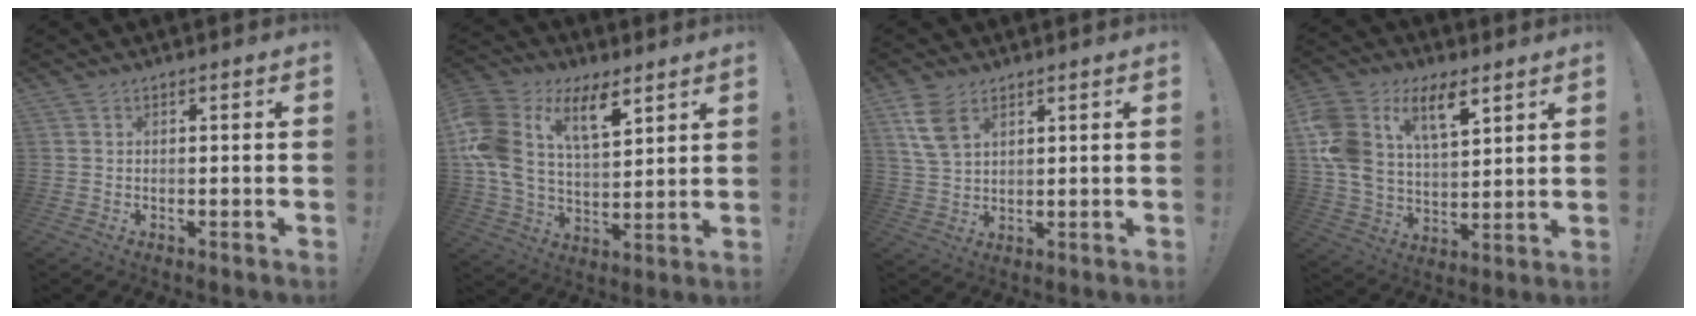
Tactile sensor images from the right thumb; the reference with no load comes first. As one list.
[{"total": 16.7, "force": [8.8, 9.0, 11.0], "torque": [-0.233, -0.048, 0.154]}, {"total": 7.9, "force": [4.3, 4.4, 4.9], "torque": [-0.094, -0.011, 0.083]}, {"total": 16.2, "force": [8.7, 9.2, 10.0], "torque": [-0.207, -0.044, 0.159]}]